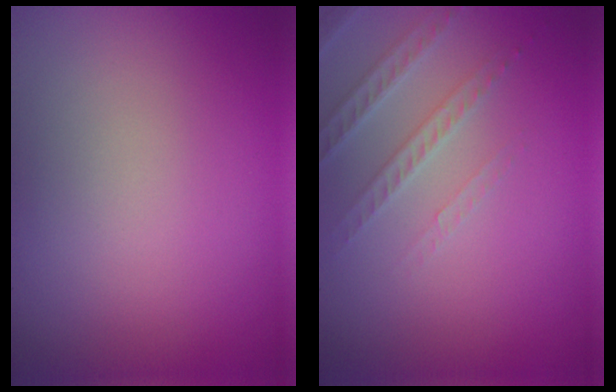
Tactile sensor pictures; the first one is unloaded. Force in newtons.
{"total": 2.5, "press": 2.4, "slide": 0.7}